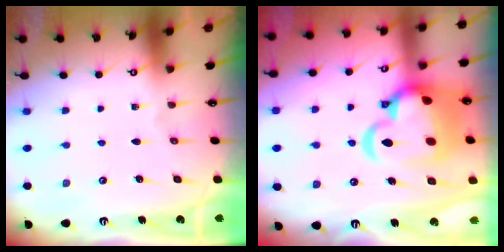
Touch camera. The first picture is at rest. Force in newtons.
{"total": 14.9, "press": 14.7, "slide": 2.4}